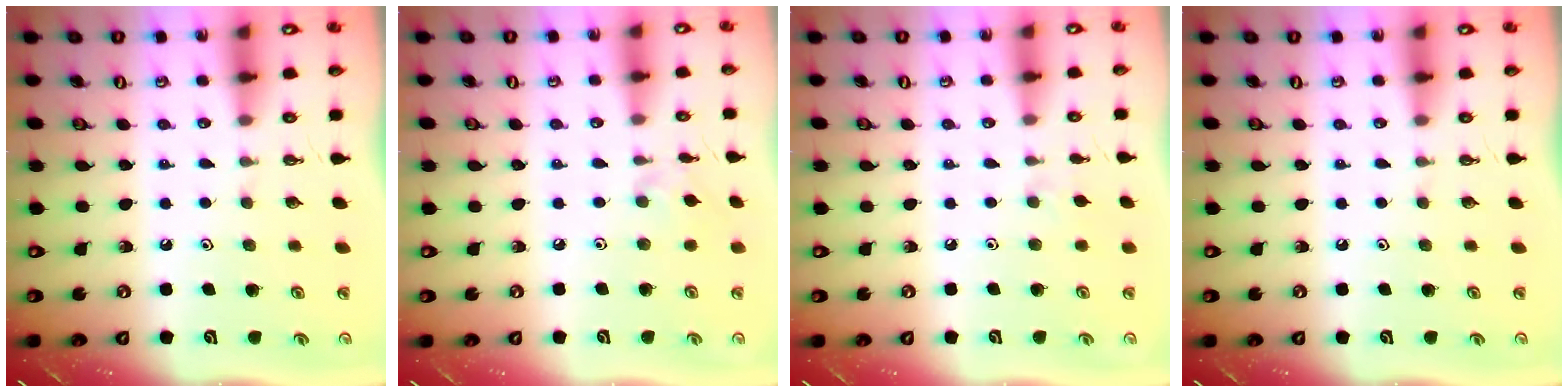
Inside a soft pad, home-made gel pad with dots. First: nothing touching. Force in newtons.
{"total": 1.8, "press": 1.7, "slide": 0.5}
{"total": 2.8, "press": 2.7, "slide": 0.5}
{"total": 0.0}